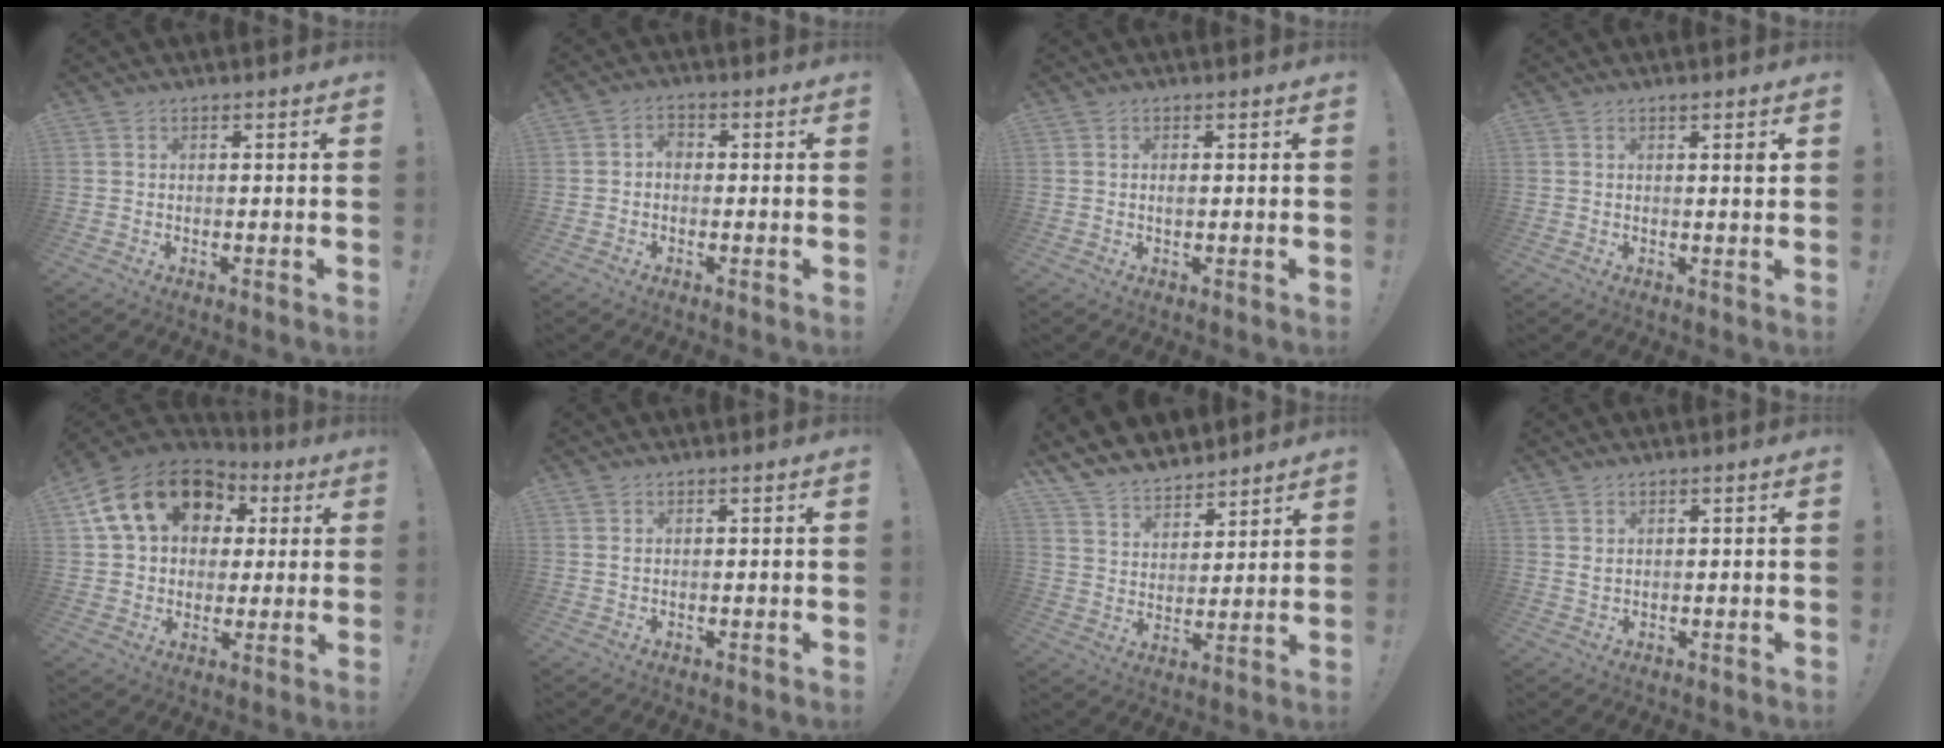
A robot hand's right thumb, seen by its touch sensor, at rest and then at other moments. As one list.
[{"total": 2.7, "force": [-0.7, 1.9, 1.8], "torque": [-0.032, 0.009, -0.014]}, {"total": 0.7, "force": [0.1, 0.5, 0.6], "torque": [-0.005, -0.001, 0.000]}, {"total": 1.6, "force": [0.9, -0.2, 1.3], "torque": [-0.015, -0.005, 0.012]}, {"total": 19.9, "force": [7.5, 14.3, 11.6], "torque": [-0.190, -0.011, 0.141]}, {"total": 0.6, "force": [0.4, 0.4, 0.3], "torque": [-0.006, 0.001, 0.007]}, {"total": 8.4, "force": [7.4, 3.8, 1.1], "torque": [-0.042, -0.066, 0.146]}, {"total": 1.4, "force": [0.9, 0.5, 0.9], "torque": [-0.014, -0.003, 0.015]}]